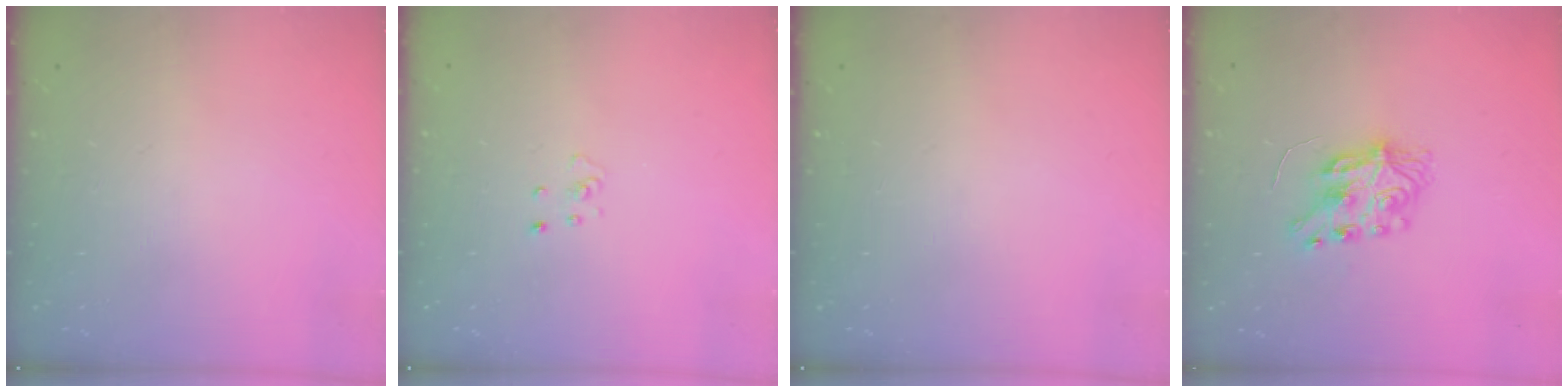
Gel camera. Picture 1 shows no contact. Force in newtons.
{"total": 2.3, "press": 2.3, "slide": 0.2}
{"total": 0.0}
{"total": 7.5, "press": 7.5, "slide": 0.3}